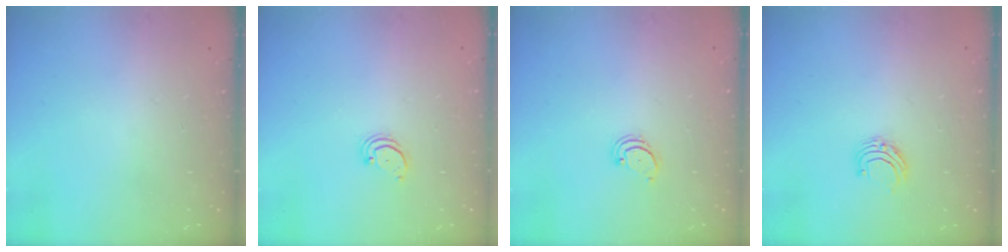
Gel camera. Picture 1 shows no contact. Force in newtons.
{"total": 2.2, "press": 2.2, "slide": 0.2}
{"total": 2.6, "press": 2.5, "slide": 0.5}
{"total": 5.0, "press": 5.0, "slide": 0.5}